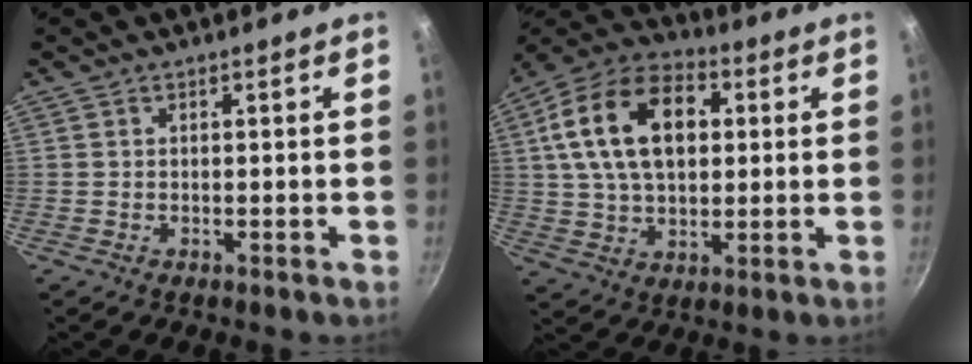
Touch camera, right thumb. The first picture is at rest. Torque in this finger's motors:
{"motor_torque": [0.63, 3.98, 1.27, -0.25, 0.21]}